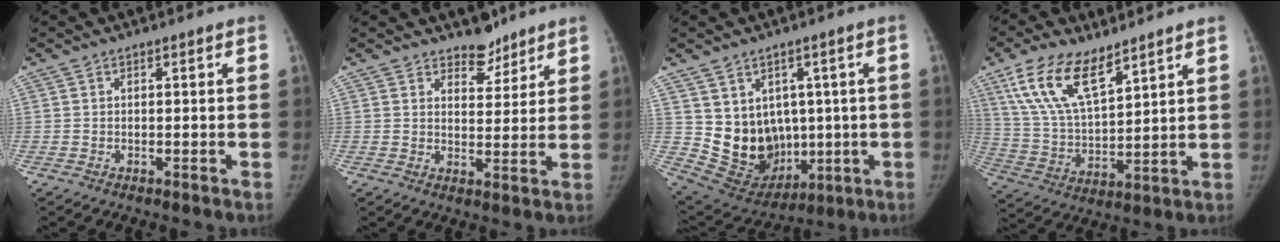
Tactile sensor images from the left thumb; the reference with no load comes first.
{"total": 5.2, "force": [4.3, 2.7, 1.2], "torque": [0.015, -0.033, 0.067]}
{"total": 13.8, "force": [1.2, 11.4, 7.6], "torque": [-0.086, -0.006, 0.064]}
{"total": 15.0, "force": [9.3, 6.2, 9.9], "torque": [-0.174, -0.035, 0.188]}